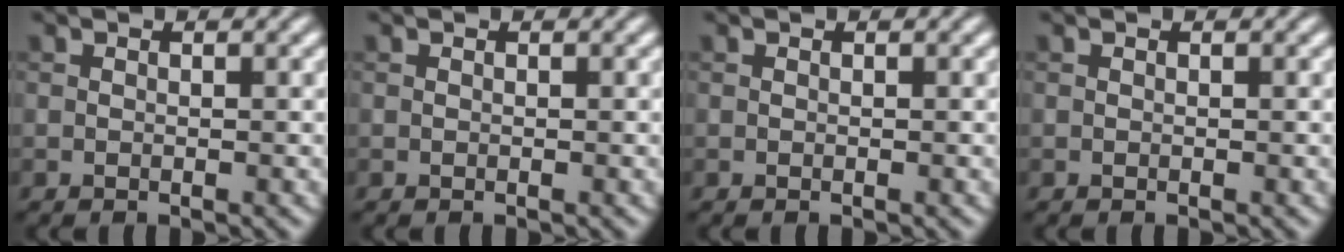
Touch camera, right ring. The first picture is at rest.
{"total": 0.0}
{"total": 0.0}
{"total": 0.0}